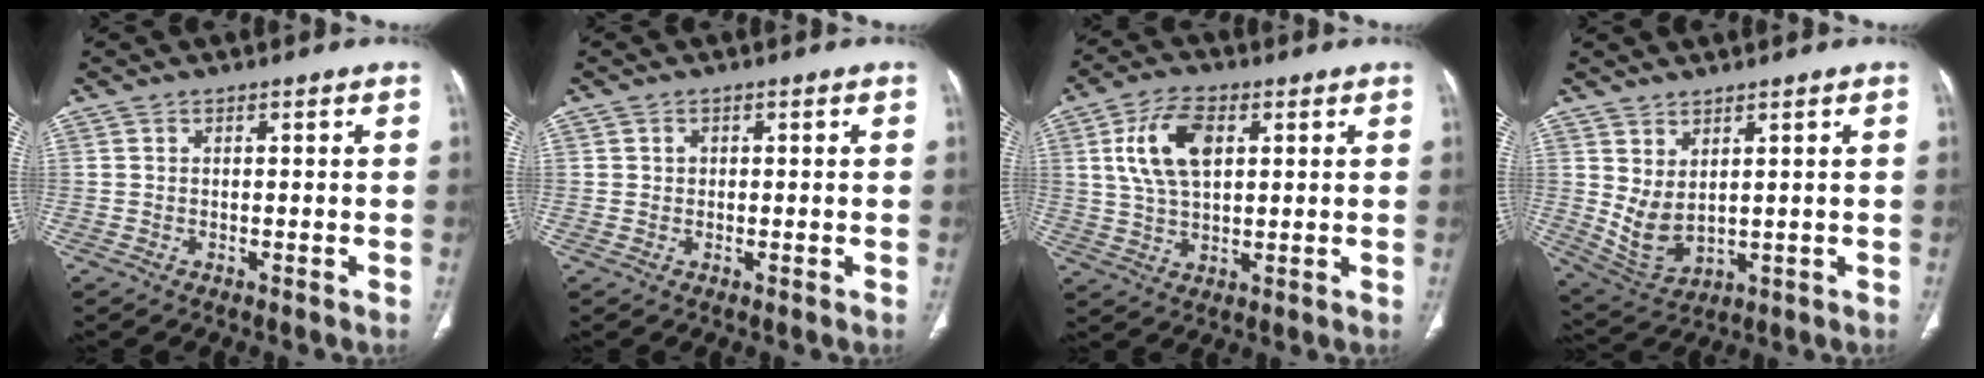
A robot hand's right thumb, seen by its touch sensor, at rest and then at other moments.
{"total": 2.3, "force": [0.1, 2.2, 0.7], "torque": [0.007, 0.006, 0.000]}
{"total": 10.8, "force": [3.2, 6.0, 8.4], "torque": [-0.158, -0.001, 0.061]}
{"total": 6.8, "force": [1.8, 3.8, 5.4], "torque": [-0.095, -0.021, 0.059]}